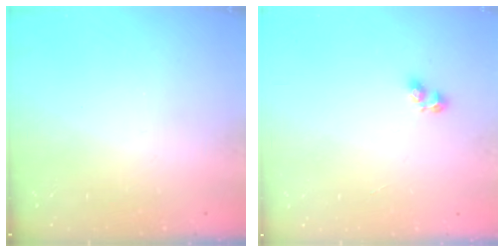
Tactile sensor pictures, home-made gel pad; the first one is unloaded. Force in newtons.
{"total": 4.0, "press": 3.8, "slide": 1.3}